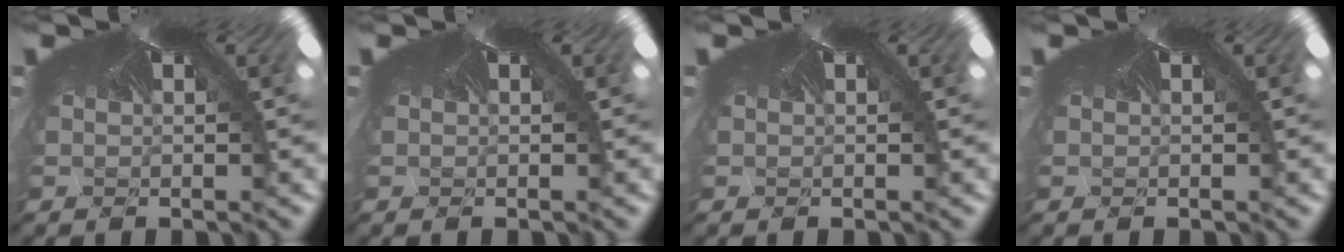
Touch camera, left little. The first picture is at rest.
{"total": 0.0}
{"total": 0.0}
{"total": 0.0}